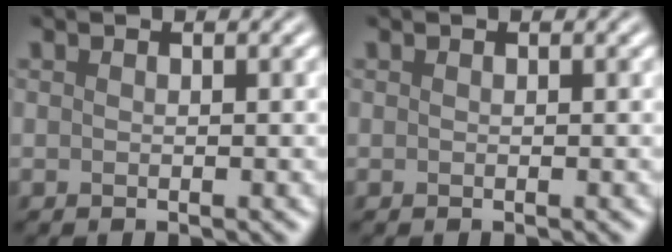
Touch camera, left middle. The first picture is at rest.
{"total": 0.0}